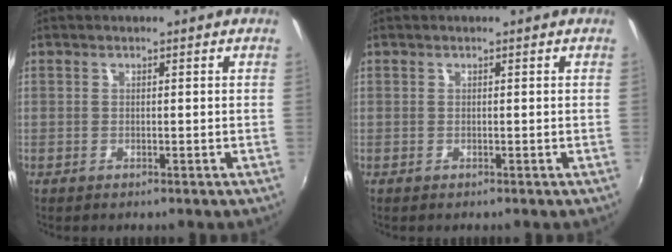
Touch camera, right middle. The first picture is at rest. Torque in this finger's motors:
{"motor_torque": [-0.23, -0.03, -0.02, 0.01]}